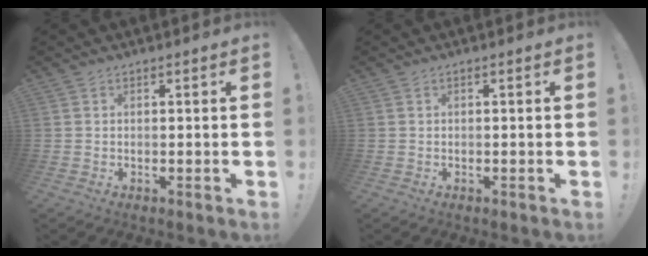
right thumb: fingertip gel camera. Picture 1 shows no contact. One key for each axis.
{"total": 0.0}